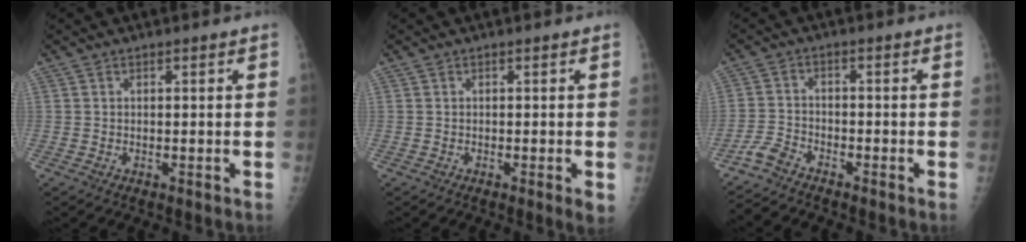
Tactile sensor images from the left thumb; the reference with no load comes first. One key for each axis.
{"total": 1.9, "fx": -0.4, "fy": 0.2, "fz": 1.9, "tx": -0.032, "ty": -0.007, "tz": -0.007}
{"total": 3.4, "fx": -3.4, "fy": 0.6, "fz": 0.4, "tx": -0.018, "ty": 0.007, "tz": -0.073}